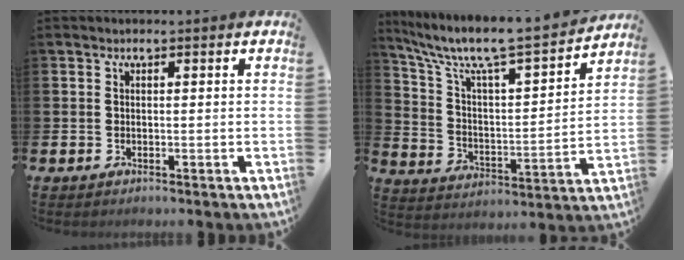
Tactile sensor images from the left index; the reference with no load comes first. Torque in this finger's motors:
{"motor_torque": [0.80, -1.34, 0.75, 0.21]}